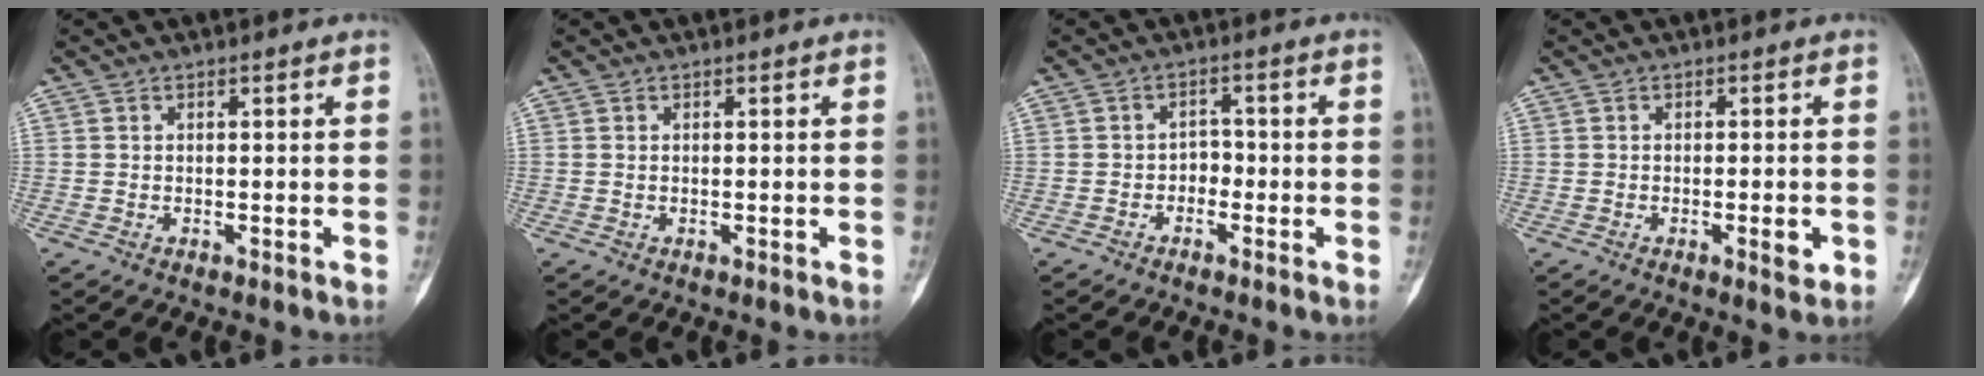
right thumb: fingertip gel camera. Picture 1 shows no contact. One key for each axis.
{"total": 0.0}
{"total": 2.5, "fx": -1.2, "fy": 1.9, "fz": 1.1, "tx": 0.004, "ty": 0.016, "tz": -0.026}
{"total": 3.1, "fx": -1.0, "fy": 1.0, "fz": 2.8, "tx": -0.036, "ty": -0.002, "tz": -0.012}